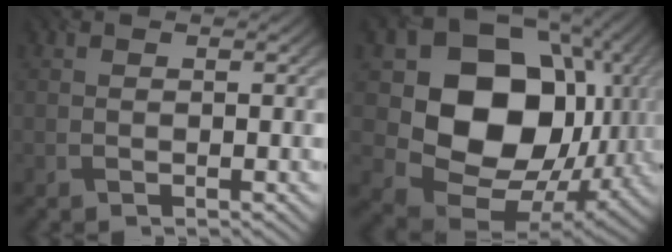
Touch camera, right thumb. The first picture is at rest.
{"total": 16.9, "force": [1.6, 13.5, 10.0], "torque": [-0.176, -0.038, 0.041]}